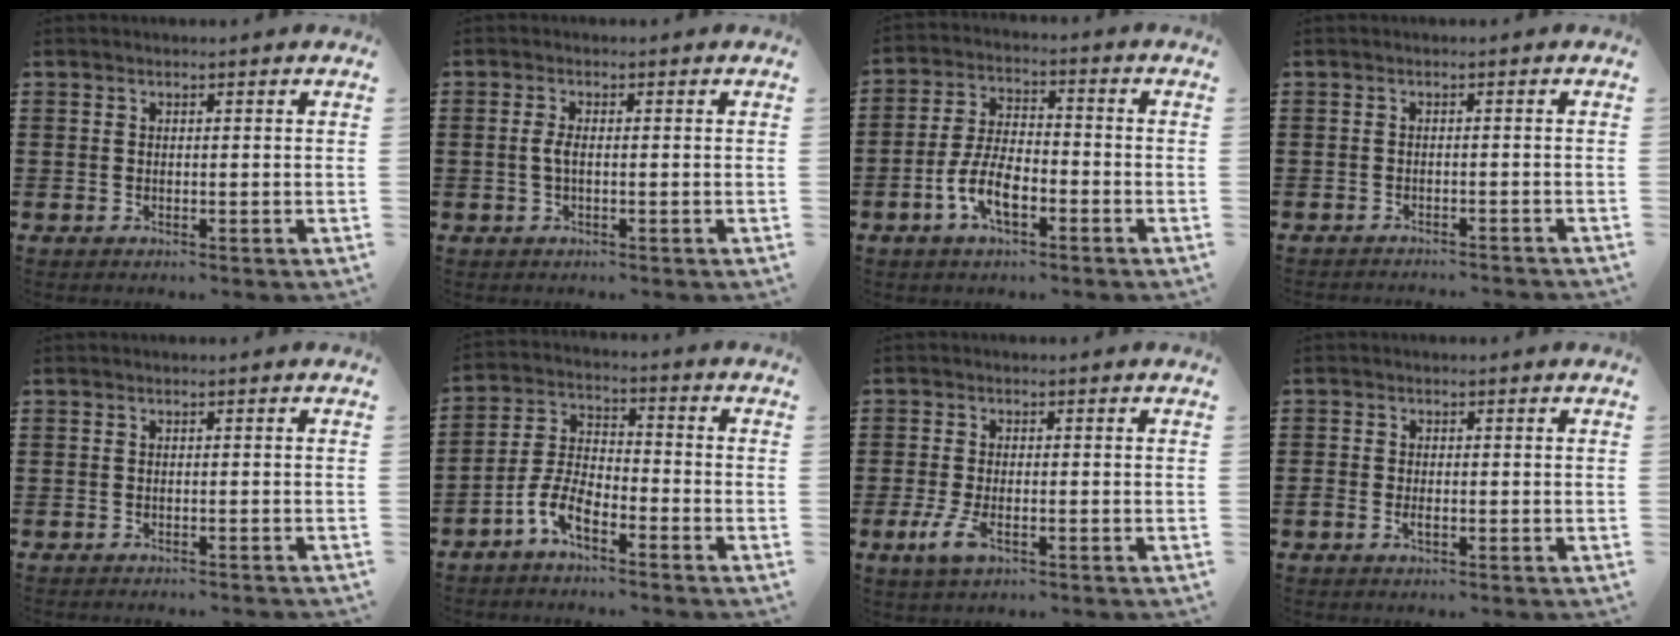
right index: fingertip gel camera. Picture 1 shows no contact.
{"total": 2.0, "force": [-0.3, 0.5, 1.9], "torque": [-0.050, -0.005, -0.011]}
{"total": 7.6, "force": [-3.4, 3.2, 6.0], "torque": [-0.141, -0.004, -0.069]}
{"total": 1.3, "force": [-1.3, -0.1, 0.0], "torque": [-0.004, 0.004, -0.027]}
{"total": 0.7, "force": [-0.6, 0.0, 0.0], "torque": [-0.003, 0.000, -0.013]}
{"total": 6.3, "force": [-4.2, 2.2, 4.1], "torque": [-0.113, -0.003, -0.091]}
{"total": 3.9, "force": [-1.7, 1.4, 3.2], "torque": [-0.083, -0.010, -0.037]}
{"total": 1.5, "force": [-0.7, 0.7, 1.1], "torque": [-0.021, -0.001, -0.012]}